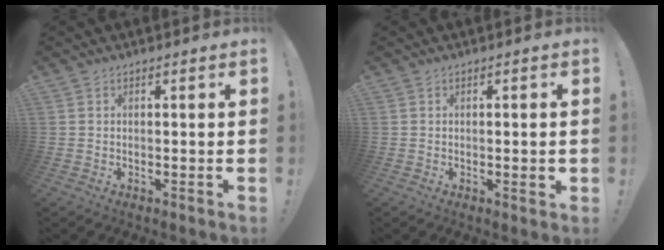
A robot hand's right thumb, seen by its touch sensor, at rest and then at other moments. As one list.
[{"total": 2.5, "force": [-0.2, 0.4, 2.4], "torque": [-0.026, -0.003, -0.006]}]